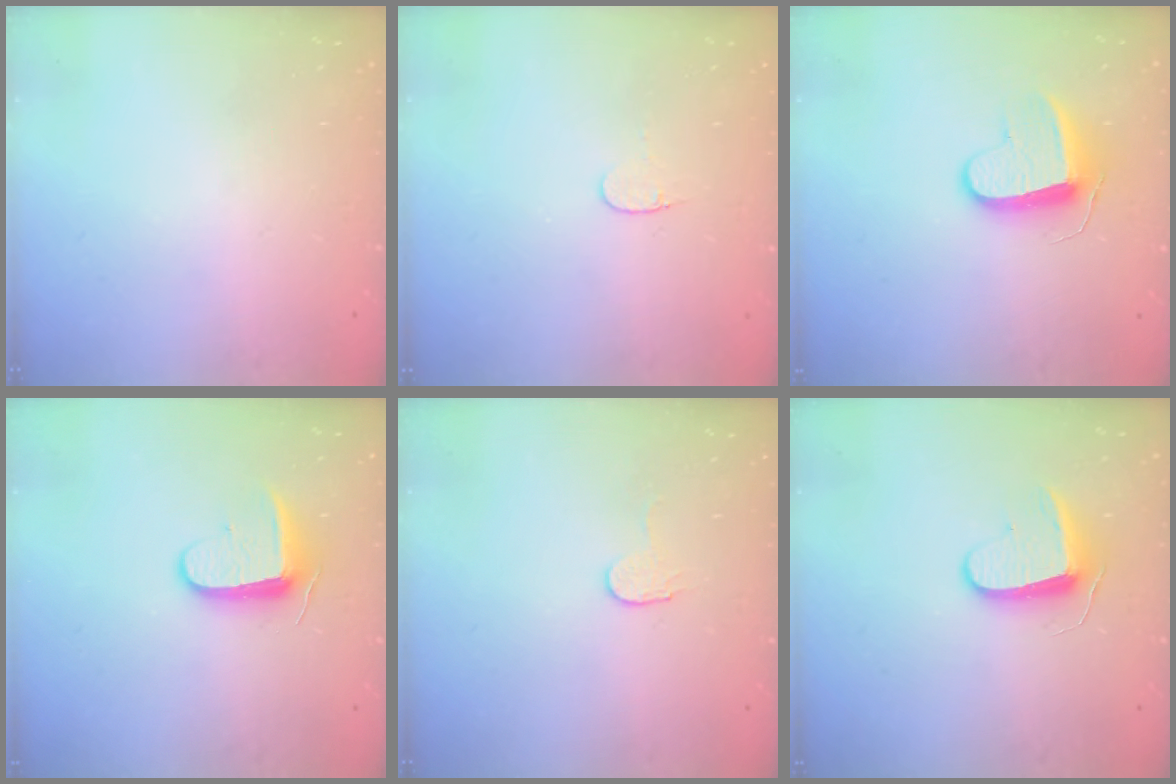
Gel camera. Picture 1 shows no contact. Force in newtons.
{"total": 3.3, "press": 3.3, "slide": 0.4}
{"total": 9.6, "press": 9.6, "slide": 0.2}
{"total": 8.9, "press": 8.9, "slide": 0.9}
{"total": 2.9, "press": 2.9, "slide": 0.3}
{"total": 8.7, "press": 8.6, "slide": 0.5}